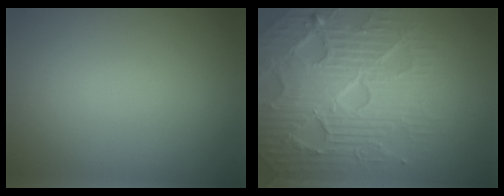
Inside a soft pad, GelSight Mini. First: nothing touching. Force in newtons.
{"total": 7.4, "press": 7.3, "slide": 1.6}